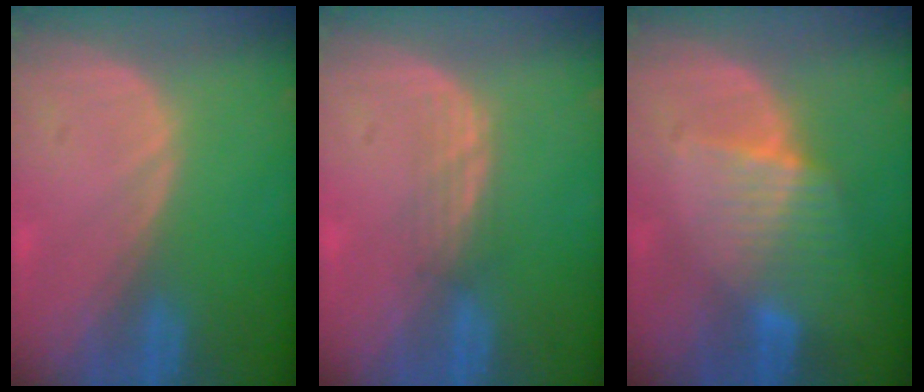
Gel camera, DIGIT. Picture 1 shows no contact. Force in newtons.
{"total": 2.1, "press": 2.1, "slide": 0.2}
{"total": 6.5, "press": 5.7, "slide": 3.2}